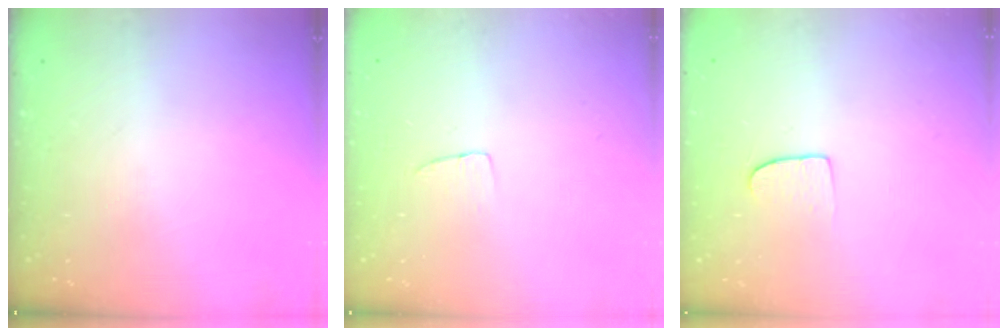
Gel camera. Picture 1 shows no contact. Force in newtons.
{"total": 3.2, "press": 3.2, "slide": 0.2}
{"total": 6.4, "press": 6.3, "slide": 0.4}